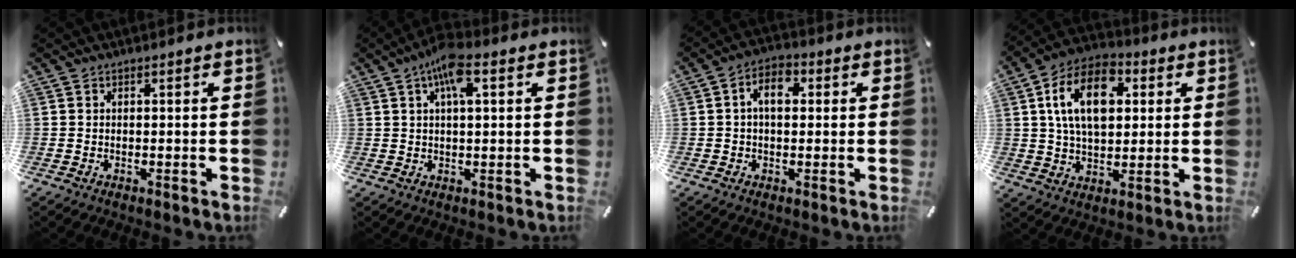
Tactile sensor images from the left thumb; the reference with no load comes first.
{"total": 7.1, "force": [2.9, 2.2, 6.1], "torque": [-0.117, 0.005, 0.047]}
{"total": 6.2, "force": [0.8, 3.9, 4.8], "torque": [-0.079, 0.008, 0.010]}
{"total": 15.6, "force": [3.9, 10.0, 11.3], "torque": [-0.215, 0.008, 0.065]}